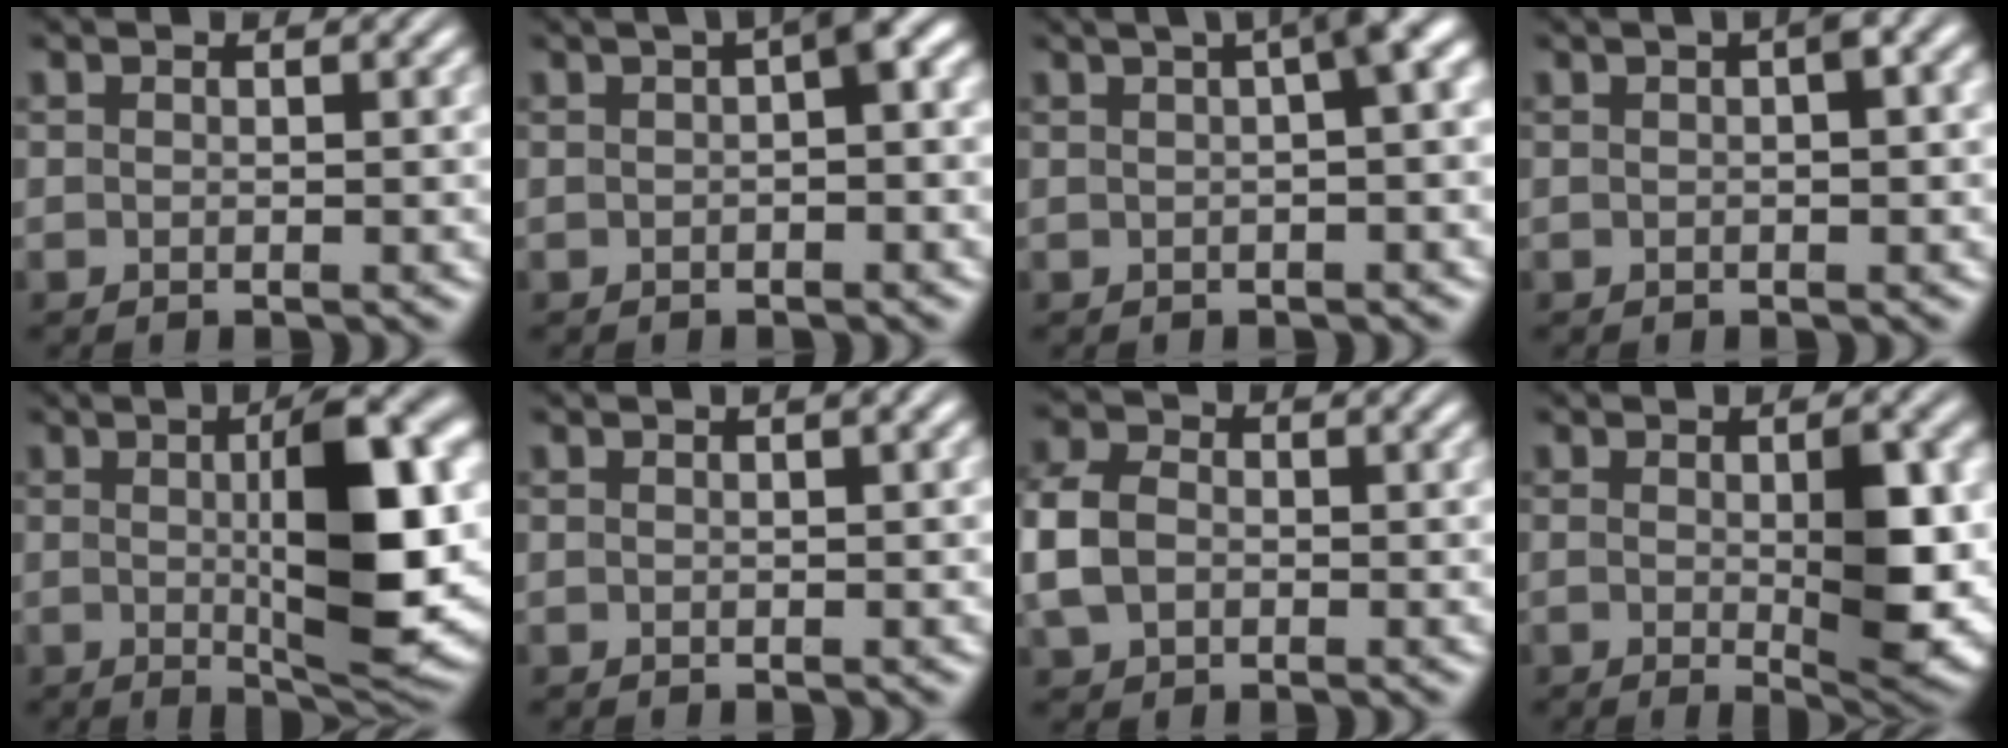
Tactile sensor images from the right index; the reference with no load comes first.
{"total": 3.3, "force": [0.7, 1.0, 3.1], "torque": [-0.034, 0.017, 0.005]}
{"total": 8.4, "force": [3.4, 3.6, 6.8], "torque": [-0.076, 0.042, 0.034]}
{"total": 1.8, "force": [0.5, 0.4, 1.7], "torque": [-0.009, 0.017, 0.000]}
{"total": 9.9, "force": [0.2, 2.3, 9.7], "torque": [-0.135, 0.002, 0.002]}
{"total": 0.8, "force": [0.3, 0.0, 0.8], "torque": [-0.002, 0.009, 0.002]}
{"total": 4.4, "force": [-0.3, 3.7, 2.4], "torque": [-0.074, -0.011, 0.001]}
{"total": 5.7, "force": [-0.4, 1.2, 5.6], "torque": [-0.079, -0.014, -0.002]}